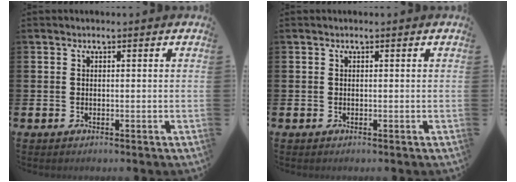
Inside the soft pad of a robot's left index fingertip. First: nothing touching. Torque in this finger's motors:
{"motor_torque": [0.00, 0.00, 0.00, 0.00]}